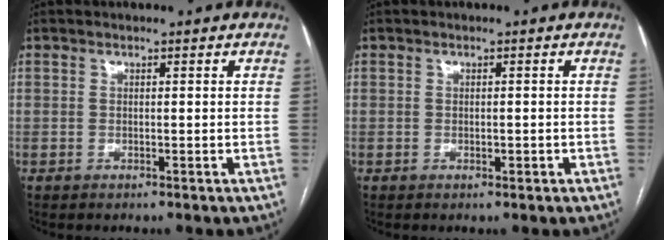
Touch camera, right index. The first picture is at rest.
{"total": 1.0, "force": [-0.3, 0.4, 0.8], "torque": [-0.016, -0.001, -0.002]}